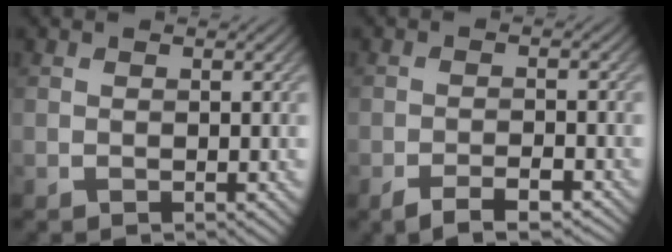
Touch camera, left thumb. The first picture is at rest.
{"total": 3.8, "force": [-2.9, 0.9, 2.4], "torque": [-0.043, 0.002, -0.046]}